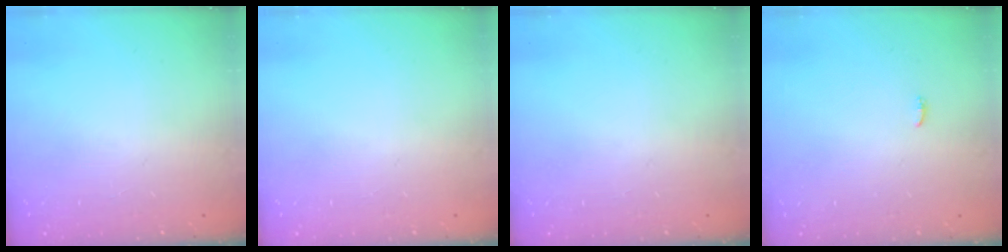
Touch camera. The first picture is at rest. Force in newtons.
{"total": 0.0}
{"total": 0.0}
{"total": 5.6, "press": 3.4, "slide": 4.4}